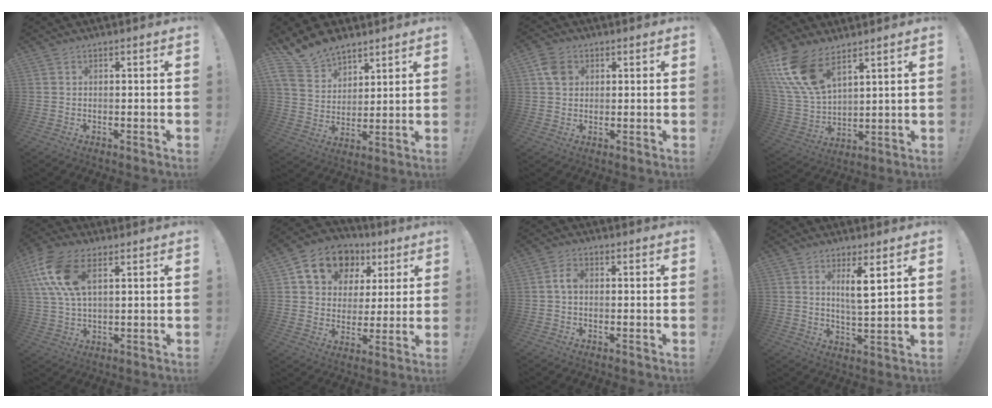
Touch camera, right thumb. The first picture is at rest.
{"total": 13.4, "force": [11.1, 6.7, 3.5], "torque": [-0.080, -0.077, 0.214]}
{"total": 5.2, "force": [1.6, 4.3, 2.5], "torque": [-0.035, 0.007, 0.033]}
{"total": 15.3, "force": [9.6, 7.5, 9.3], "torque": [-0.206, -0.048, 0.185]}
{"total": 13.3, "force": [5.0, 6.9, 10.1], "torque": [-0.219, -0.005, 0.096]}
{"total": 14.8, "force": [7.4, 11.0, 6.6], "torque": [-0.098, -0.031, 0.140]}
{"total": 3.6, "force": [0.0, 2.2, 2.8], "torque": [-0.066, 0.011, 0.001]}
{"total": 7.0, "force": [3.5, 0.7, 6.1], "torque": [-0.101, -0.016, 0.052]}